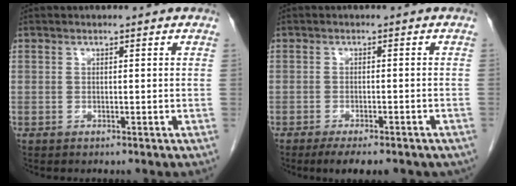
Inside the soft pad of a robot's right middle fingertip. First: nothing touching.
{"total": 8.8, "force": [-6.7, 2.6, 5.0], "torque": [-0.056, -0.006, -0.086]}